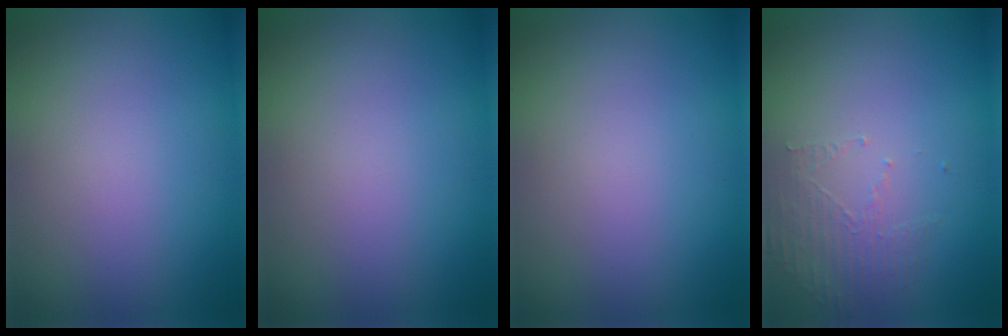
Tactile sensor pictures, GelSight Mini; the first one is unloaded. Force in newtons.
{"total": 0.0}
{"total": 0.0}
{"total": 1.6, "press": 0.7, "slide": 1.4}